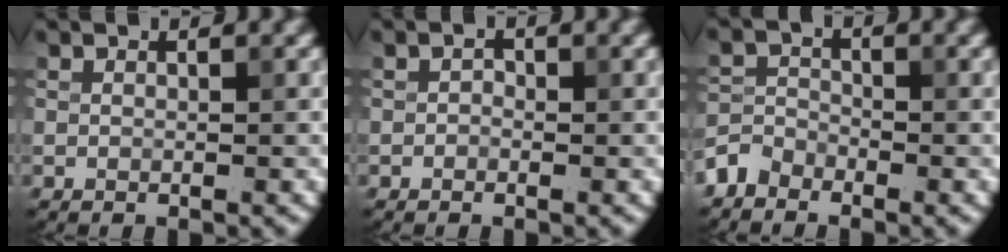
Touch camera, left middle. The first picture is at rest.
{"total": 0.8, "force": [-0.7, 0.2, 0.0], "torque": [-0.006, 0.001, -0.005]}
{"total": 2.6, "force": [-2.5, 0.7, -0.3], "torque": [-0.002, 0.009, -0.044]}